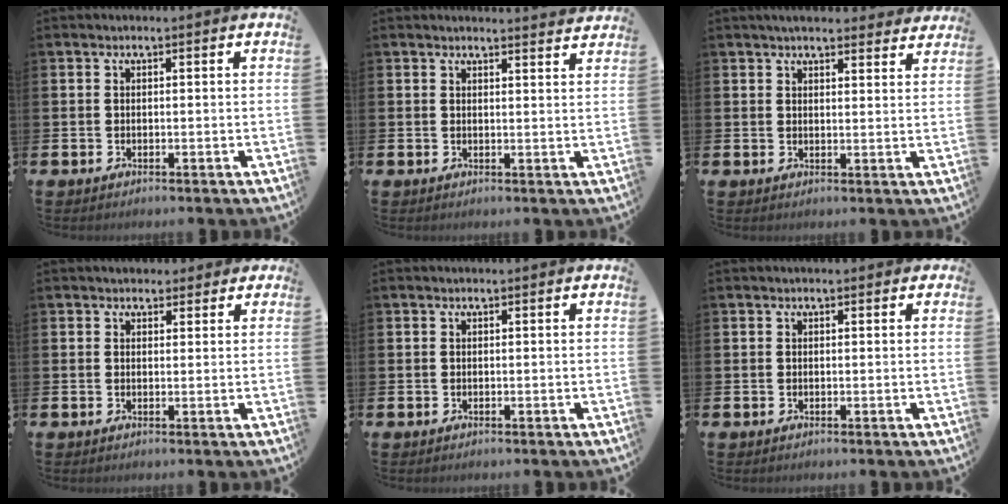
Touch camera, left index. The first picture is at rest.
{"total": 2.3, "force": [2.3, -0.1, -0.1], "torque": [0.012, -0.019, 0.038]}
{"total": 3.8, "force": [3.6, 0.6, 0.9], "torque": [-0.013, -0.016, 0.064]}
{"total": 2.3, "force": [1.9, 1.2, -0.1], "torque": [0.007, -0.002, 0.032]}
{"total": 0.0}
{"total": 0.5, "force": [0.2, 0.4, 0.2], "torque": [-0.002, 0.006, 0.002]}